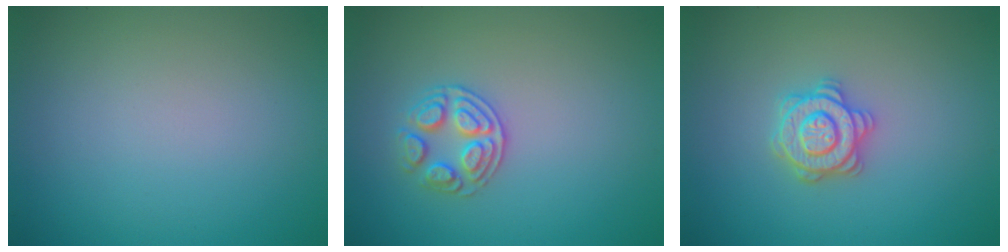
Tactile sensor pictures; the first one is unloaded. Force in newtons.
{"total": 2.6, "press": 2.5, "slide": 0.8}
{"total": 3.1, "press": 3.0, "slide": 0.5}